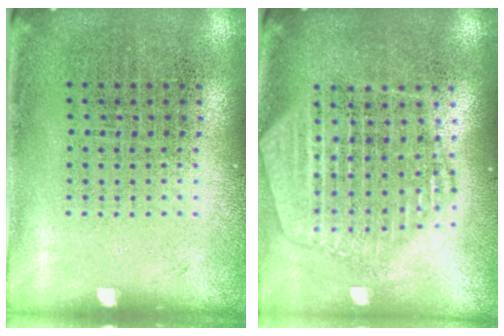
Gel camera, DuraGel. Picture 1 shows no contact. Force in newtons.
{"total": 2.2, "press": 1.9, "slide": 1.0}